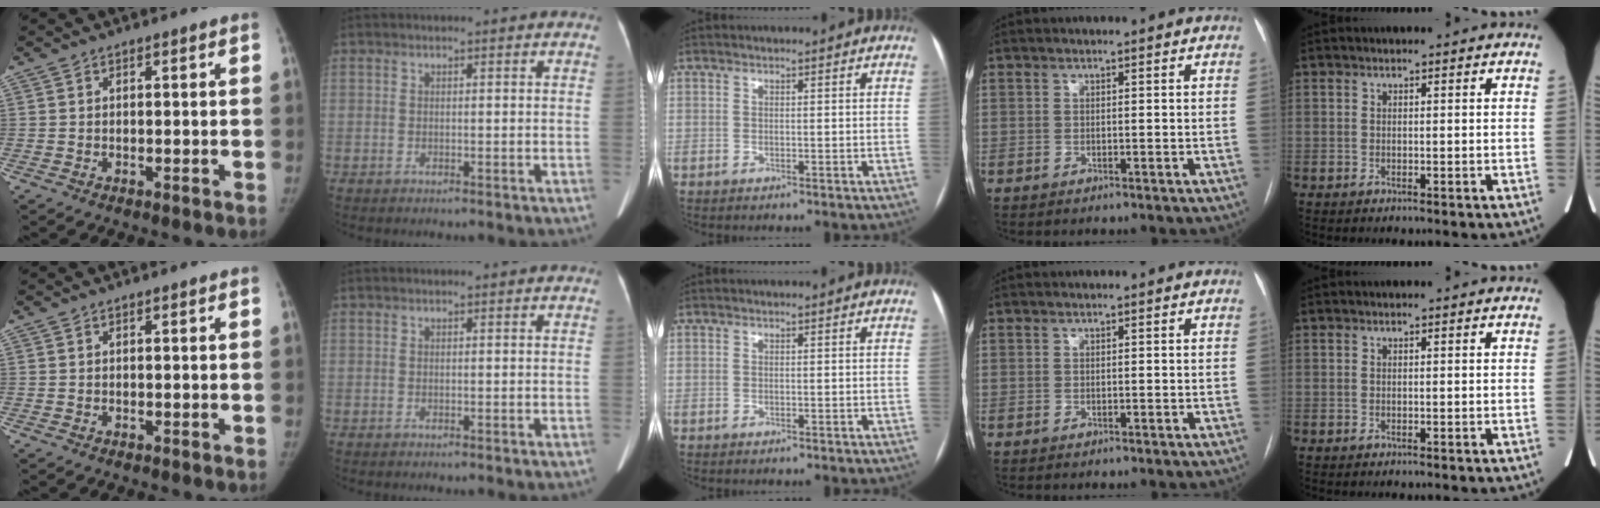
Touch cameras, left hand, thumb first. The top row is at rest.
{}